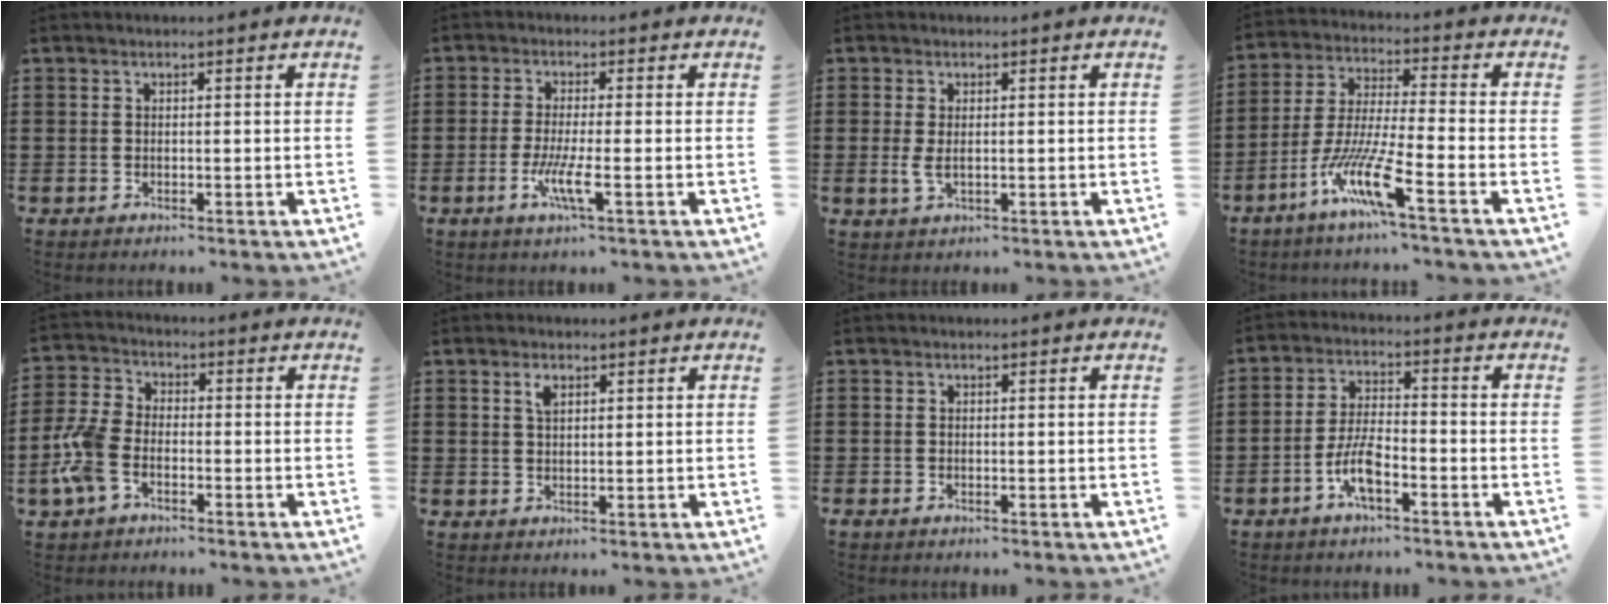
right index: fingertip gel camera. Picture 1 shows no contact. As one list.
[{"total": 5.1, "force": [-1.9, 0.3, 4.7], "torque": [-0.098, -0.016, -0.039]}, {"total": 2.2, "force": [0.0, 0.8, 2.1], "torque": [-0.048, -0.003, -0.001]}, {"total": 10.4, "force": [-6.3, 0.9, 8.2], "torque": [-0.181, -0.009, -0.126]}, {"total": 6.6, "force": [-2.9, 3.7, 4.5], "torque": [-0.128, 0.000, -0.066]}, {"total": 2.0, "force": [1.1, 0.9, 1.5], "torque": [-0.034, 0.004, 0.018]}, {"total": 0.0}, {"total": 6.3, "force": [-3.2, 2.2, 5.0], "torque": [-0.116, 0.000, -0.065]}]